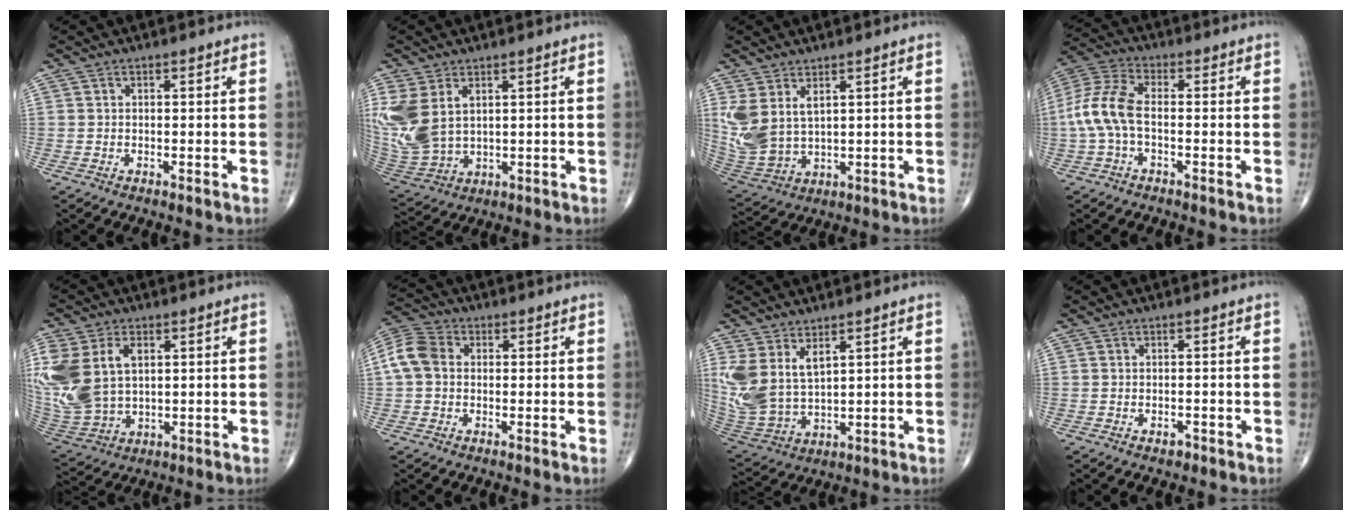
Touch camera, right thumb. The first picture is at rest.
{"total": 13.8, "force": [3.7, 8.8, 9.9], "torque": [-0.249, -0.013, 0.094]}
{"total": 9.8, "force": [3.7, 5.5, 7.3], "torque": [-0.163, -0.017, 0.093]}
{"total": 9.3, "force": [-1.3, 4.7, 8.0], "torque": [-0.185, 0.027, -0.033]}
{"total": 19.4, "force": [4.1, 12.9, 13.9], "torque": [-0.344, 0.001, 0.095]}
{"total": 7.3, "force": [0.4, 5.7, 4.6], "torque": [-0.093, 0.023, -0.001]}
{"total": 11.1, "force": [4.9, 5.9, 8.1], "torque": [-0.175, -0.024, 0.117]}
{"total": 1.5, "force": [-0.8, 0.9, 0.9], "torque": [-0.011, 0.003, -0.010]}